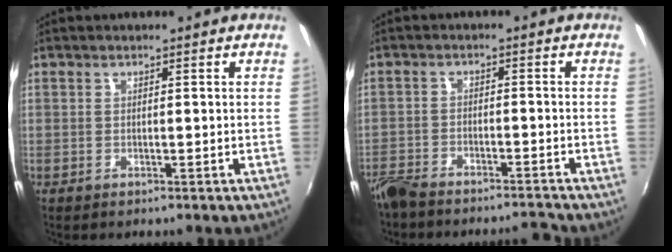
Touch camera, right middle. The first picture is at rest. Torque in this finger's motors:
{"motor_torque": [1.07, -1.07, 0.92, 0.21]}